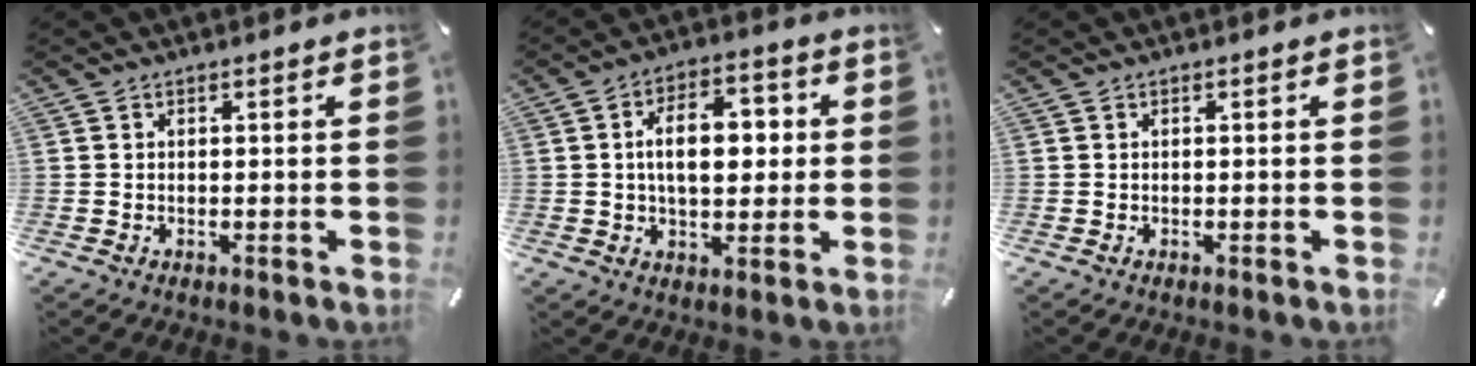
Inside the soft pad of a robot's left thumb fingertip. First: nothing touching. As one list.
[{"total": 11.1, "force": [1.0, 6.8, 8.7], "torque": [-0.133, 0.003, 0.011]}, {"total": 0.0}]